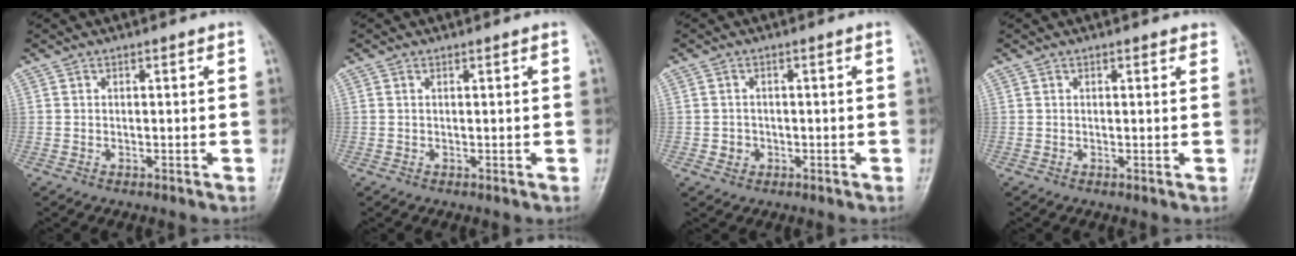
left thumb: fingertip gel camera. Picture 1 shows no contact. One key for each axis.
{"total": 0.0}
{"total": 1.8, "fx": -0.5, "fy": 1.6, "fz": 0.5, "tx": 0.002, "ty": 0.005, "tz": -0.005}
{"total": 0.8, "fx": 0.6, "fy": 0.3, "fz": 0.3, "tx": 0.000, "ty": -0.002, "tz": 0.005}